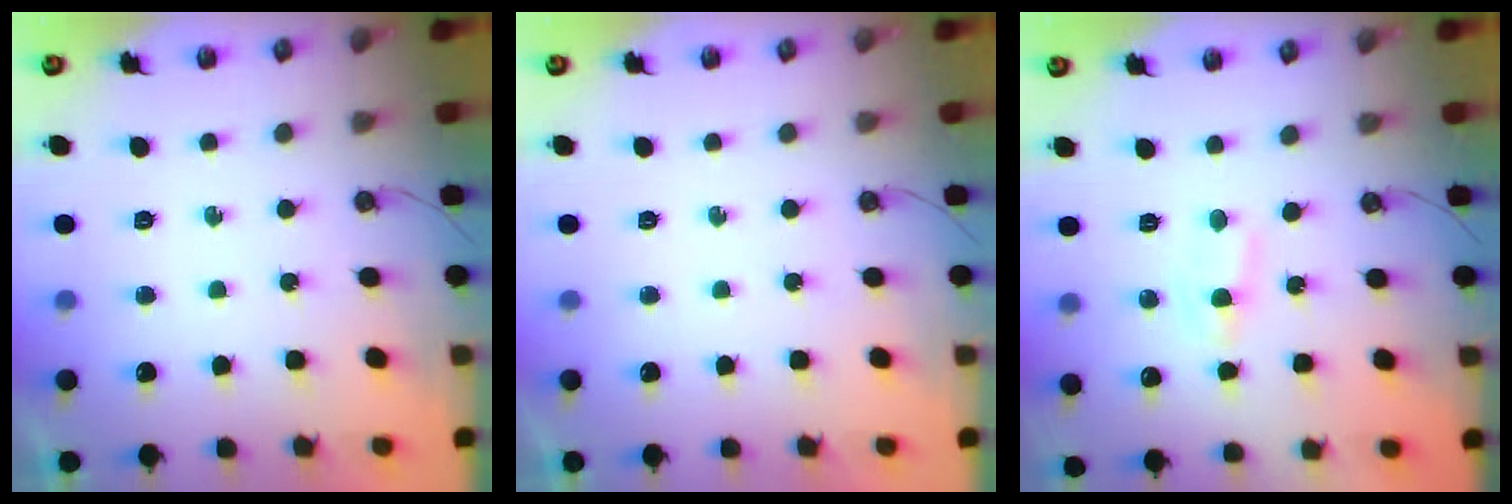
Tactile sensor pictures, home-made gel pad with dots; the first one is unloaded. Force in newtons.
{"total": 0.0}
{"total": 2.2, "press": 2.2, "slide": 0.3}